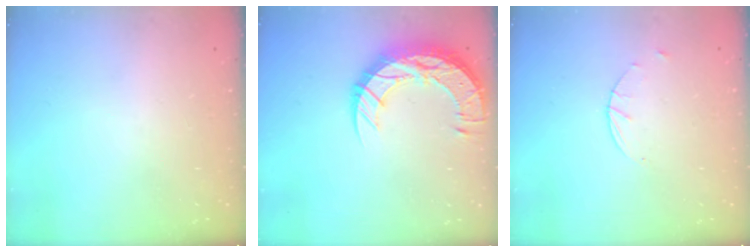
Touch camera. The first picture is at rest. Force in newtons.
{"total": 16.8, "press": 16.7, "slide": 1.1}
{"total": 1.7, "press": 1.7, "slide": 0.3}